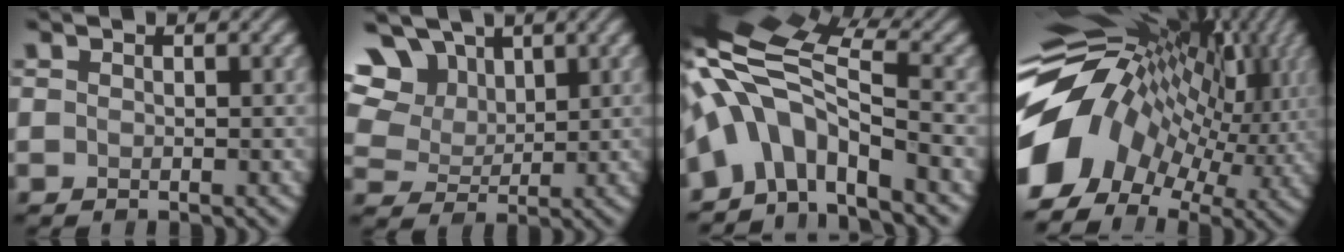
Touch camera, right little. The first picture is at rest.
{"total": 13.4, "force": [6.8, 9.3, 6.8], "torque": [-0.157, 0.038, 0.115]}
{"total": 8.7, "force": [-3.2, 3.8, 7.1], "torque": [-0.123, 0.021, -0.077]}
{"total": 13.7, "force": [0.5, 9.6, 9.8], "torque": [-0.197, 0.011, 0.011]}